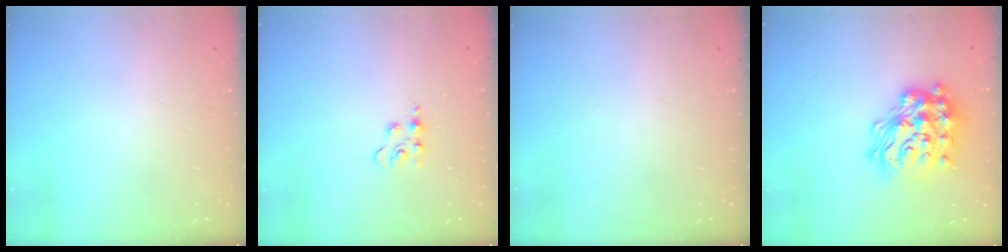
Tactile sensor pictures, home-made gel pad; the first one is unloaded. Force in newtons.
{"total": 4.8, "press": 4.8, "slide": 0.5}
{"total": 0.0}
{"total": 22.8, "press": 22.7, "slide": 1.5}